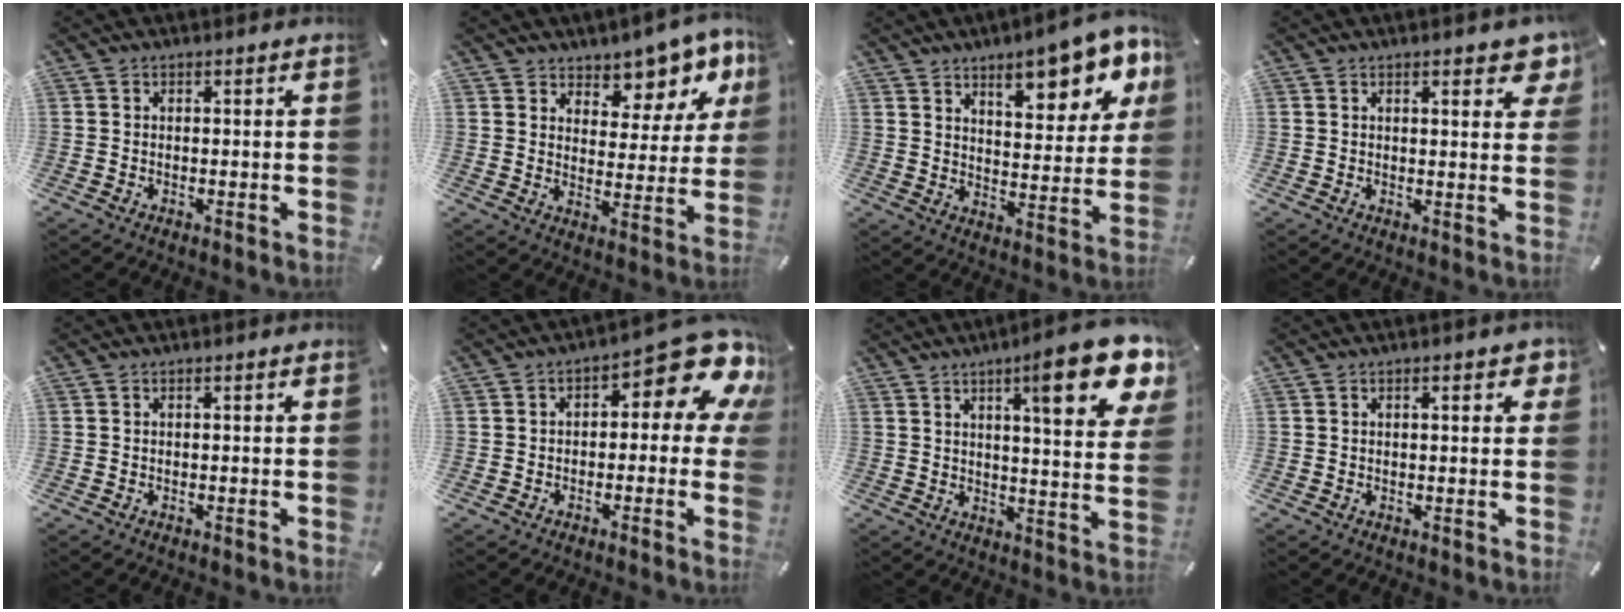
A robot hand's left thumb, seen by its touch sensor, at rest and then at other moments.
{"total": 8.8, "force": [6.9, 5.2, 2.0], "torque": [-0.022, -0.068, 0.120]}
{"total": 14.0, "force": [9.5, 5.9, 8.4], "torque": [-0.103, -0.063, 0.157]}
{"total": 4.8, "force": [3.2, 2.3, 2.7], "torque": [-0.021, -0.014, 0.049]}
{"total": 0.0}
{"total": 12.6, "force": [5.6, 4.8, 10.2], "torque": [-0.132, -0.048, 0.090]}
{"total": 17.0, "force": [9.7, 4.0, 13.4], "torque": [-0.190, -0.050, 0.145]}
{"total": 2.4, "force": [0.9, 1.4, 1.7], "torque": [-0.020, 0.003, 0.010]}